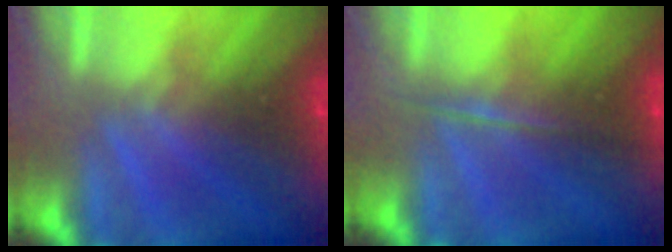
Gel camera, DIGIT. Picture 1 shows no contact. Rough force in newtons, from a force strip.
{"total": 1.7}